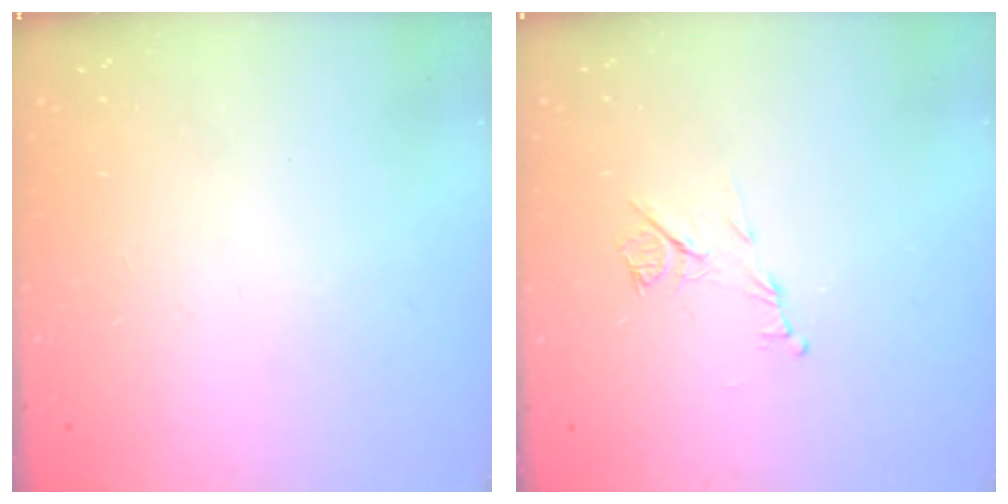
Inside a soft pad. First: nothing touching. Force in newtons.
{"total": 7.2, "press": 7.1, "slide": 0.8}